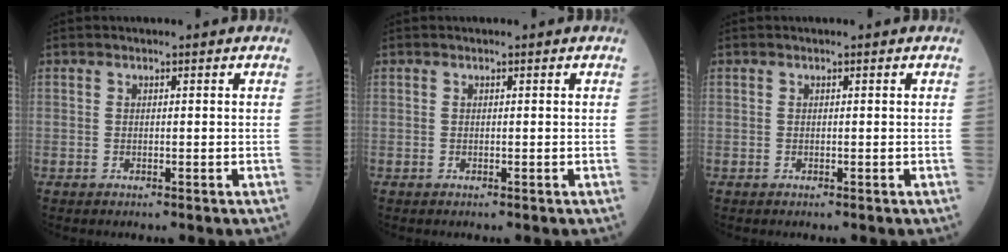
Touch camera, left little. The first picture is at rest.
{"total": 0.0}
{"total": 0.0}